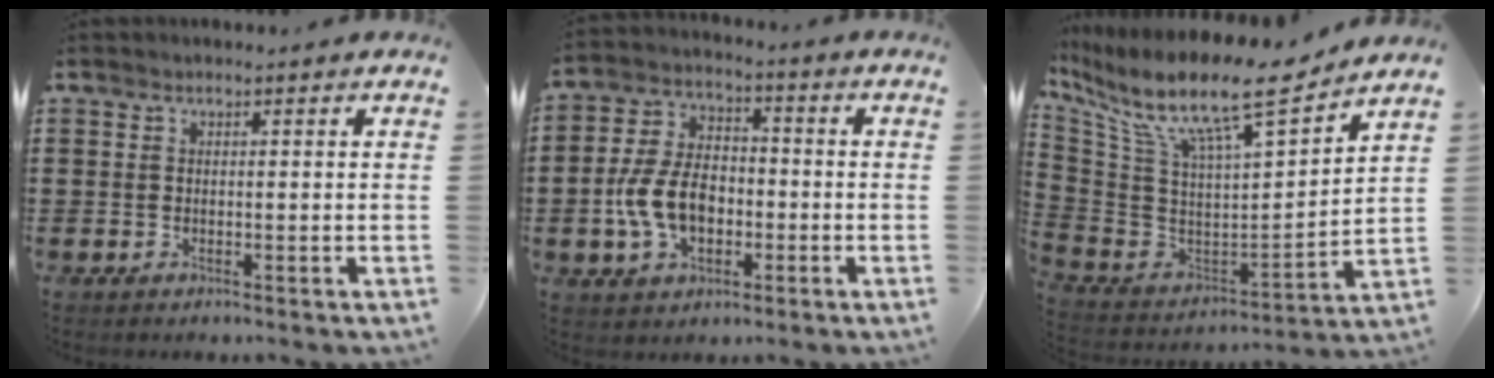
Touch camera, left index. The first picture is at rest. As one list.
[{"total": 9.2, "force": [-2.3, 5.9, 6.8], "torque": [-0.167, 0.006, -0.050]}, {"total": 12.6, "force": [9.1, 2.0, 8.4], "torque": [-0.187, -0.066, 0.149]}]